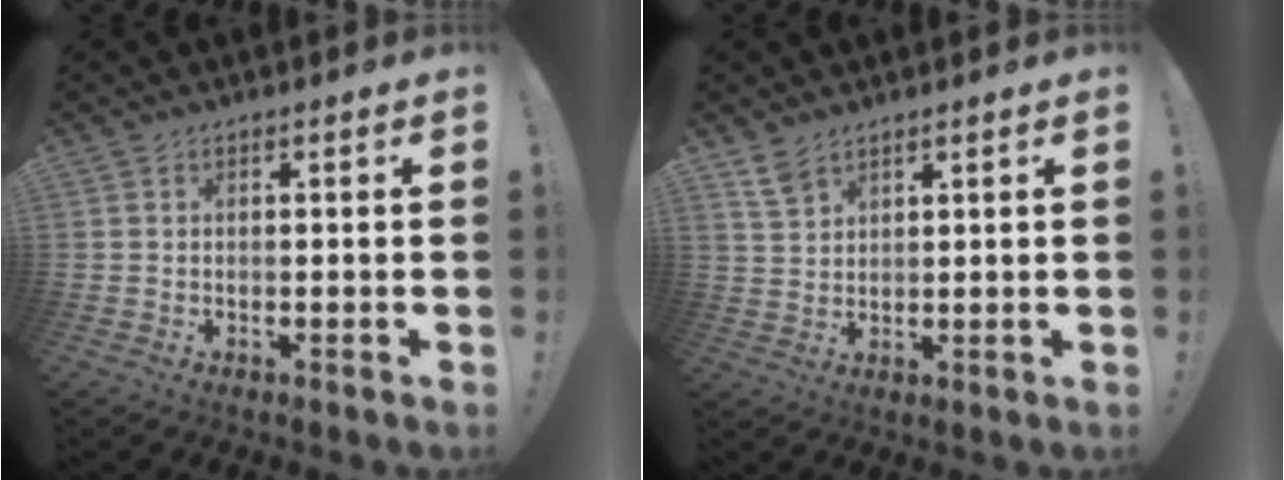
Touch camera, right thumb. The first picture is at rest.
{"total": 4.8, "force": [3.7, 2.2, 2.2], "torque": [-0.039, -0.018, 0.070]}